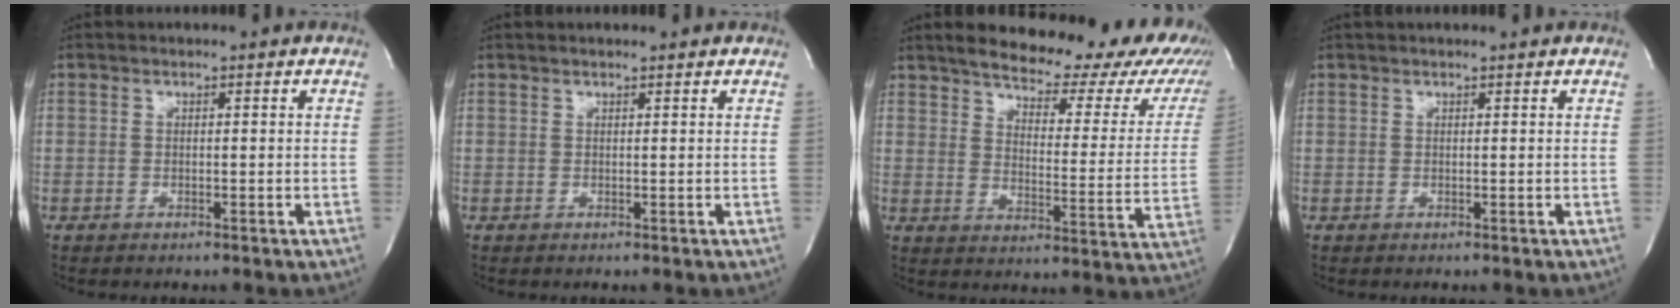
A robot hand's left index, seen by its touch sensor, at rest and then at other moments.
{"total": 2.5, "force": [2.3, 0.2, 0.8], "torque": [-0.013, 0.018, 0.026]}
{"total": 23.5, "force": [20.3, 6.2, 10.1], "torque": [-0.126, -0.050, 0.230]}
{"total": 3.0, "force": [2.8, 0.1, 1.1], "torque": [-0.012, 0.025, 0.035]}